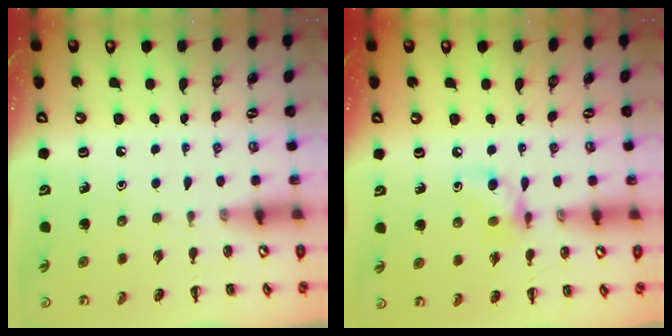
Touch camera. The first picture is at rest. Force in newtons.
{"total": 7.0, "press": 7.0, "slide": 0.4}